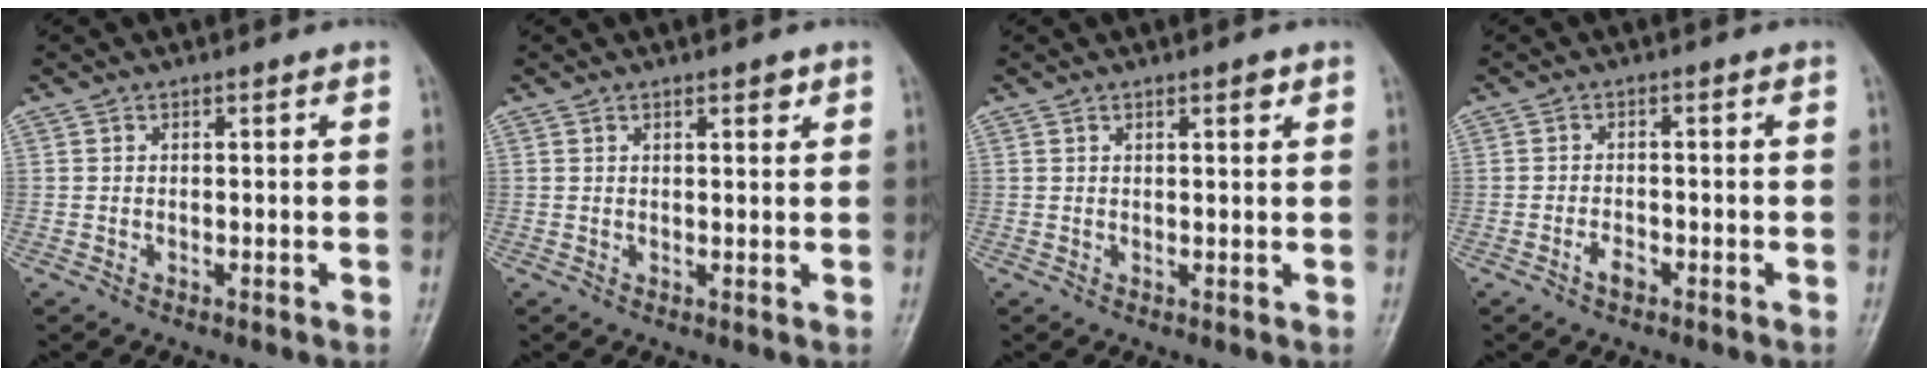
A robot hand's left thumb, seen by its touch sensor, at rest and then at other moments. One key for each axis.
{"total": 1.8, "fx": 1.2, "fy": 0.6, "fz": 1.3, "tx": -0.013, "ty": -0.005, "tz": 0.016}
{"total": 1.6, "fx": 1.0, "fy": 0.4, "fz": 1.2, "tx": -0.015, "ty": -0.003, "tz": 0.014}
{"total": 2.2, "fx": -1.3, "fy": 1.1, "fz": 1.4, "tx": -0.023, "ty": 0.008, "tz": -0.024}